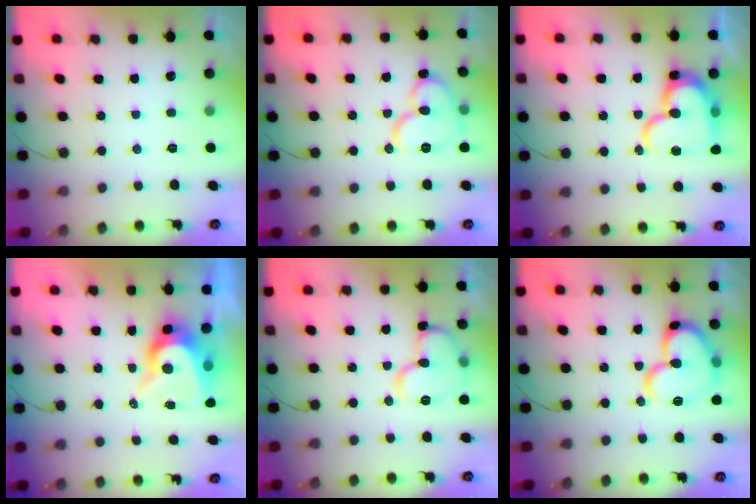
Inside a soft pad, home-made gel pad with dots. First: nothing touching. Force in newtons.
{"total": 13.3, "press": 13.2, "slide": 1.8}
{"total": 18.9, "press": 18.8, "slide": 1.6}
{"total": 9.8, "press": 9.7, "slide": 0.9}
{"total": 11.9, "press": 11.8, "slide": 1.9}
{"total": 18.2, "press": 18.1, "slide": 2.0}